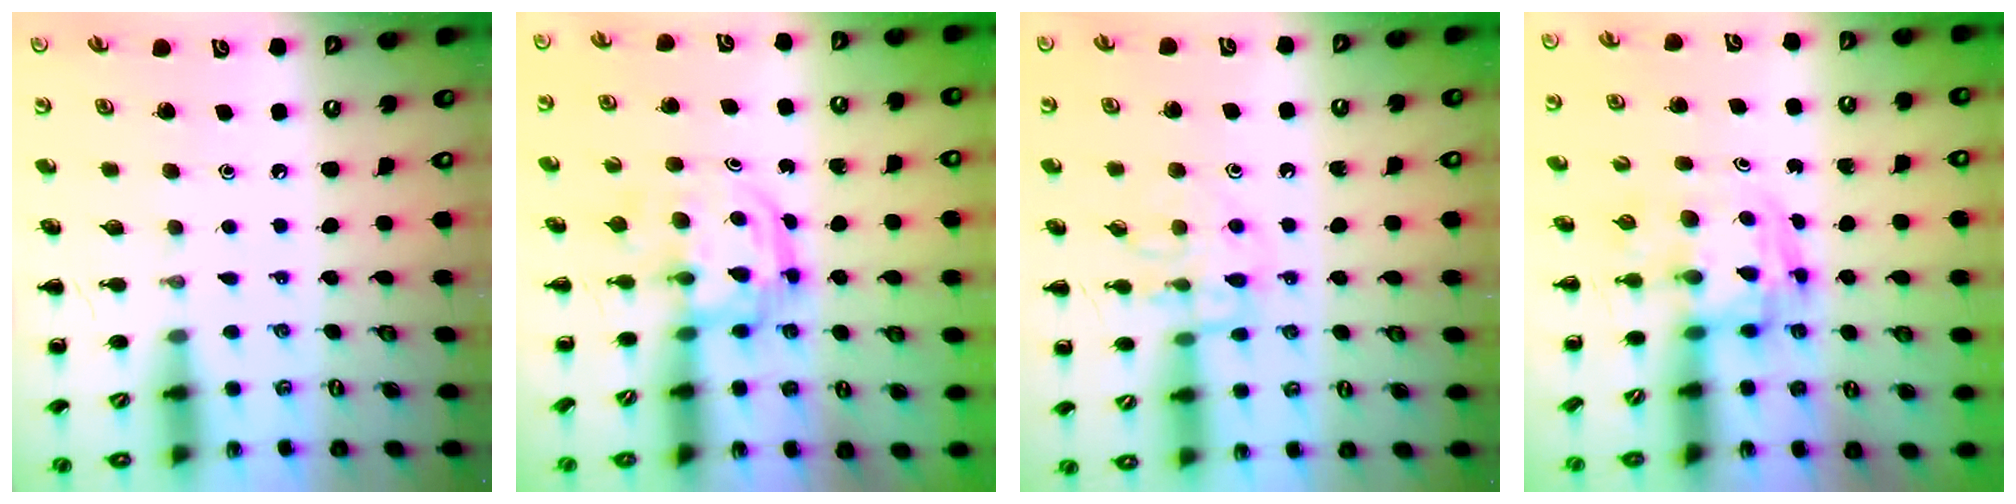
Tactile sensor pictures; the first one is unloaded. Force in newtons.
{"total": 3.1, "press": 3.1, "slide": 0.4}
{"total": 10.6, "press": 10.6, "slide": 0.5}
{"total": 3.6, "press": 3.5, "slide": 0.6}